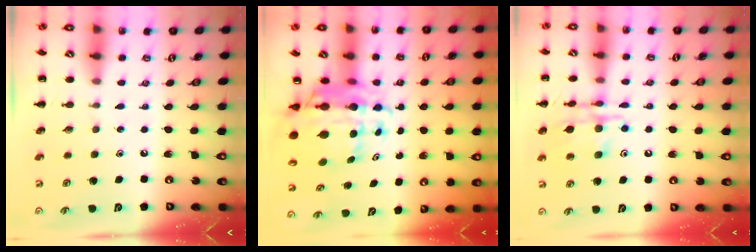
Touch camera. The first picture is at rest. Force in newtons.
{"total": 12.2, "press": 11.7, "slide": 3.5}
{"total": 13.4, "press": 13.2, "slide": 2.4}